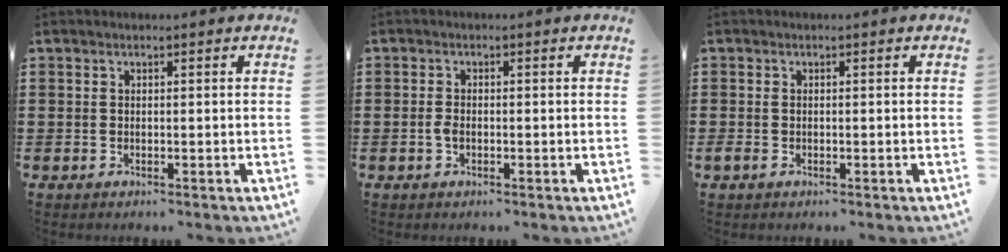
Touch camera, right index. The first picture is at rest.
{"total": 1.5, "force": [-0.5, 0.7, 1.2], "torque": [-0.032, -0.006, -0.011]}
{"total": 0.6, "force": [-0.3, 0.4, 0.3], "torque": [-0.007, 0.001, -0.007]}